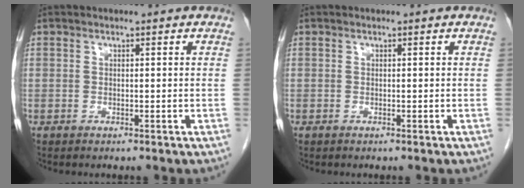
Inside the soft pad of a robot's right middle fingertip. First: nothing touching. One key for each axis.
{"total": 0.0}